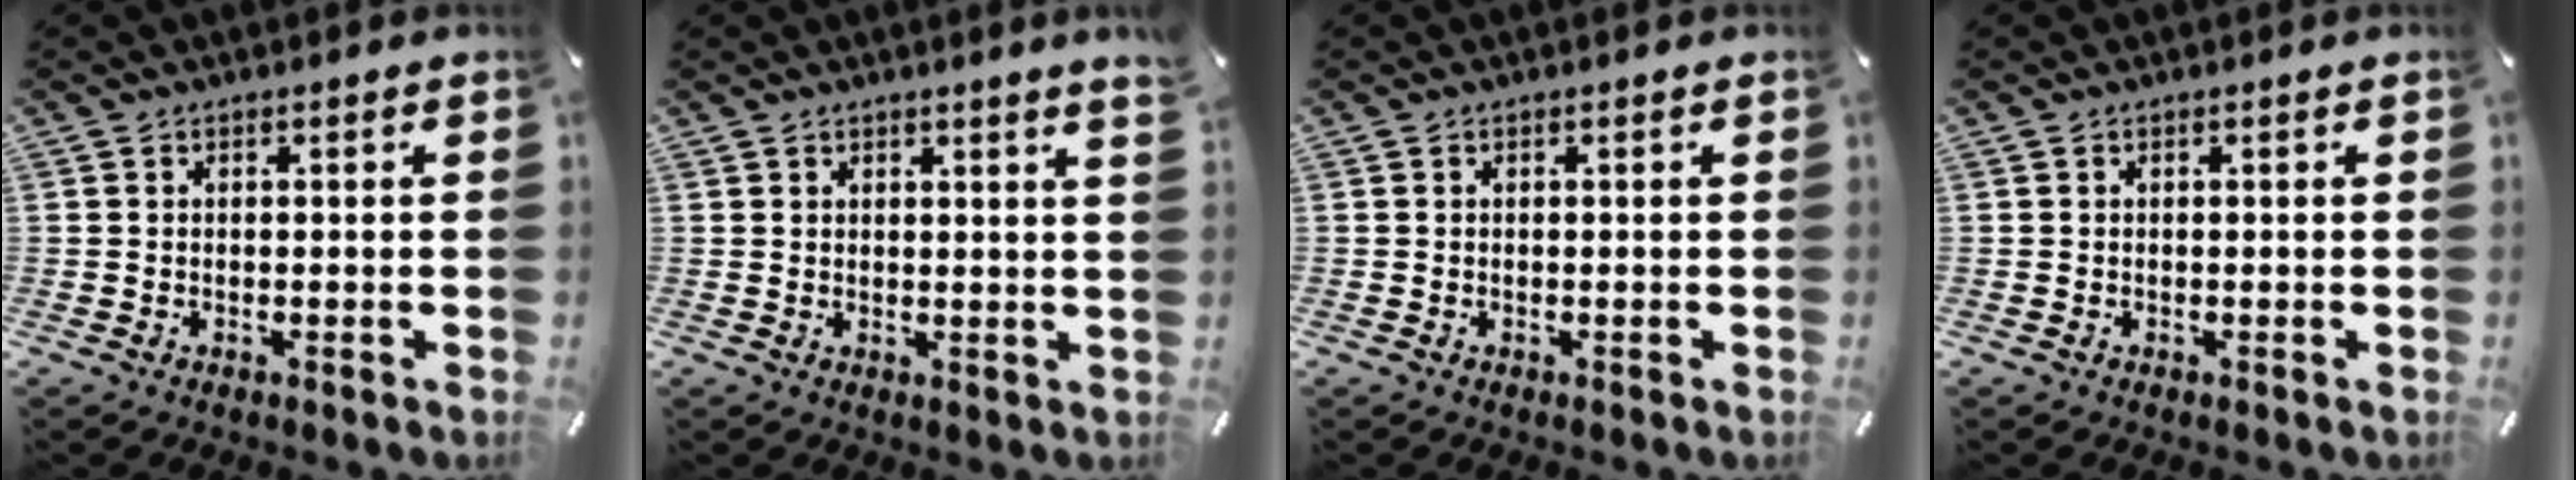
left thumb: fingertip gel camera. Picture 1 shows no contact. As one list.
[{"total": 1.7, "force": [1.5, -0.3, 0.8], "torque": [-0.015, -0.003, 0.028]}, {"total": 0.0}, {"total": 0.0}]